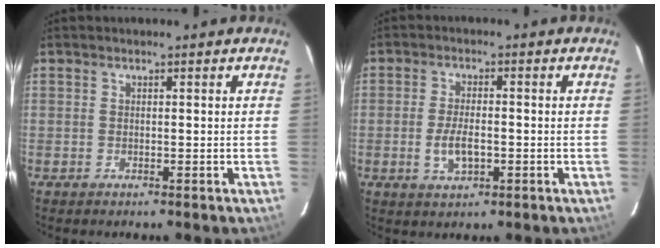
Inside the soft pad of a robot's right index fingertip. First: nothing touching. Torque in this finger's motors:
{"motor_torque": [0.02, 0.07, 0.04, 0.05]}